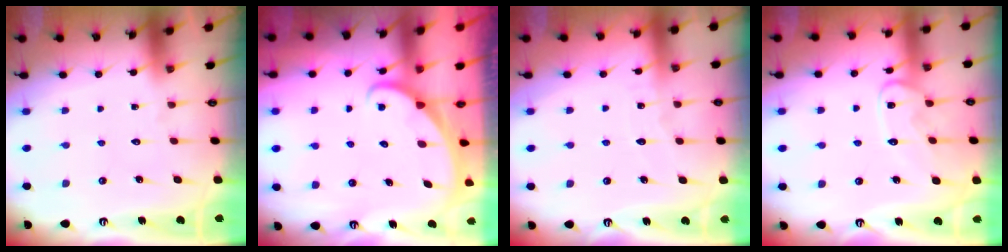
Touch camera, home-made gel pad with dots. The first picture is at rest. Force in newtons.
{"total": 2.1, "press": 2.1, "slide": 0.0}
{"total": 3.0, "press": 3.0, "slide": 0.4}
{"total": 11.5, "press": 11.4, "slide": 0.9}